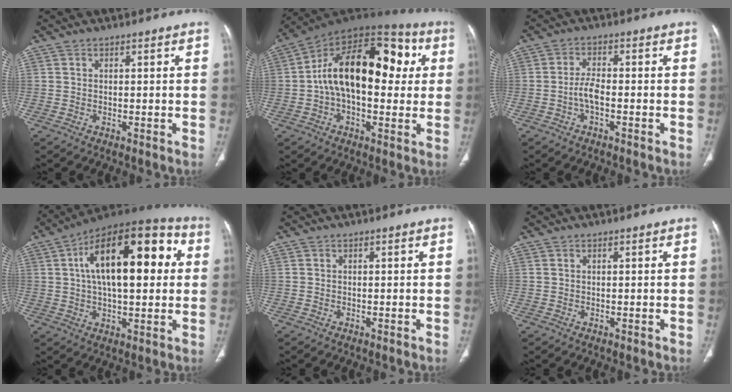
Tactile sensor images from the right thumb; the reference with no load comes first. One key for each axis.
{"total": 22.6, "fx": 2.8, "fy": 13.0, "fz": 18.3, "tx": -0.264, "ty": 0.042, "tz": 0.030}
{"total": 3.2, "fx": -1.1, "fy": 1.2, "fz": 2.8, "tx": -0.058, "ty": 0.011, "tz": -0.024}
{"total": 23.0, "fx": 4.8, "fy": 10.5, "fz": 19.9, "tx": -0.289, "ty": 0.026, "tz": 0.065}
{"total": 0.0}
{"total": 0.0}